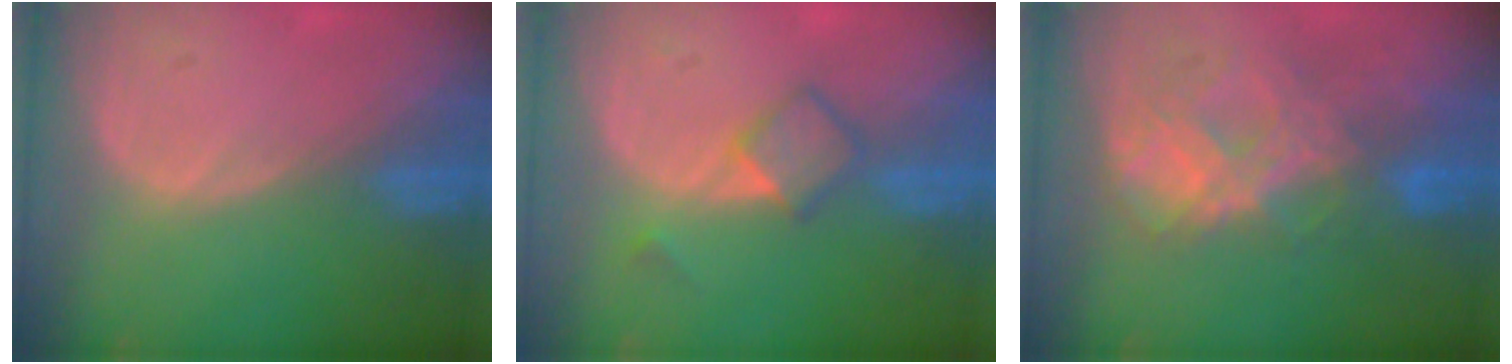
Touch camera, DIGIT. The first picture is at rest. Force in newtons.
{"total": 3.9, "press": 3.8, "slide": 0.3}
{"total": 8.3, "press": 7.4, "slide": 3.7}